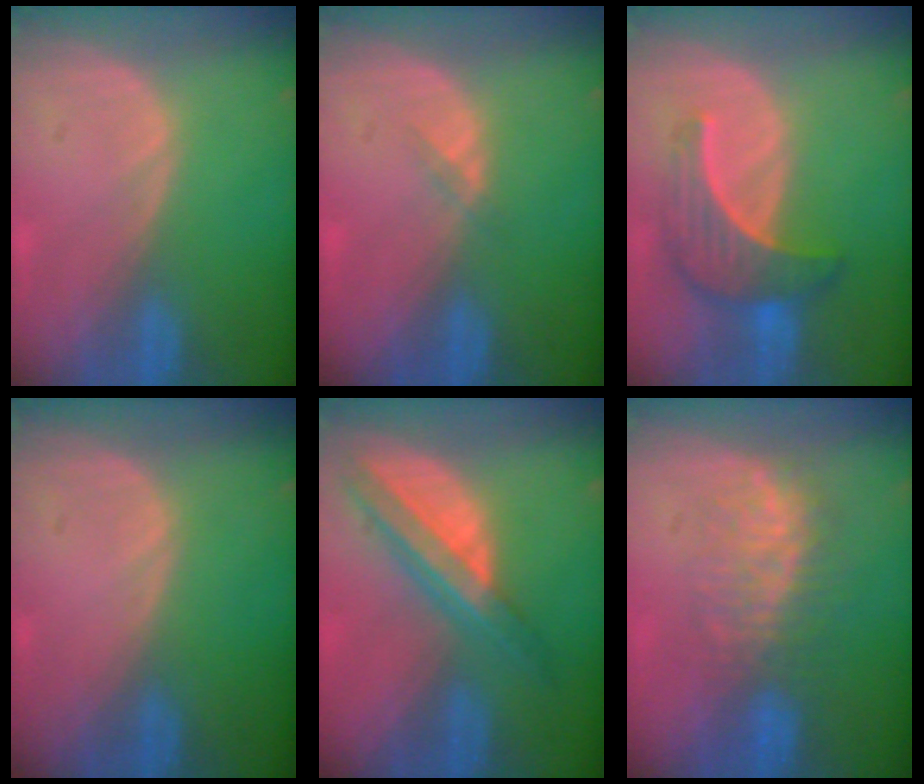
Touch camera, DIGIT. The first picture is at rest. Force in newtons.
{"total": 1.3, "press": 0.9, "slide": 0.9}
{"total": 7.0, "press": 6.9, "slide": 1.4}
{"total": 0.0}
{"total": 8.0, "press": 6.7, "slide": 4.4}
{"total": 7.5, "press": 7.2, "slide": 2.3}